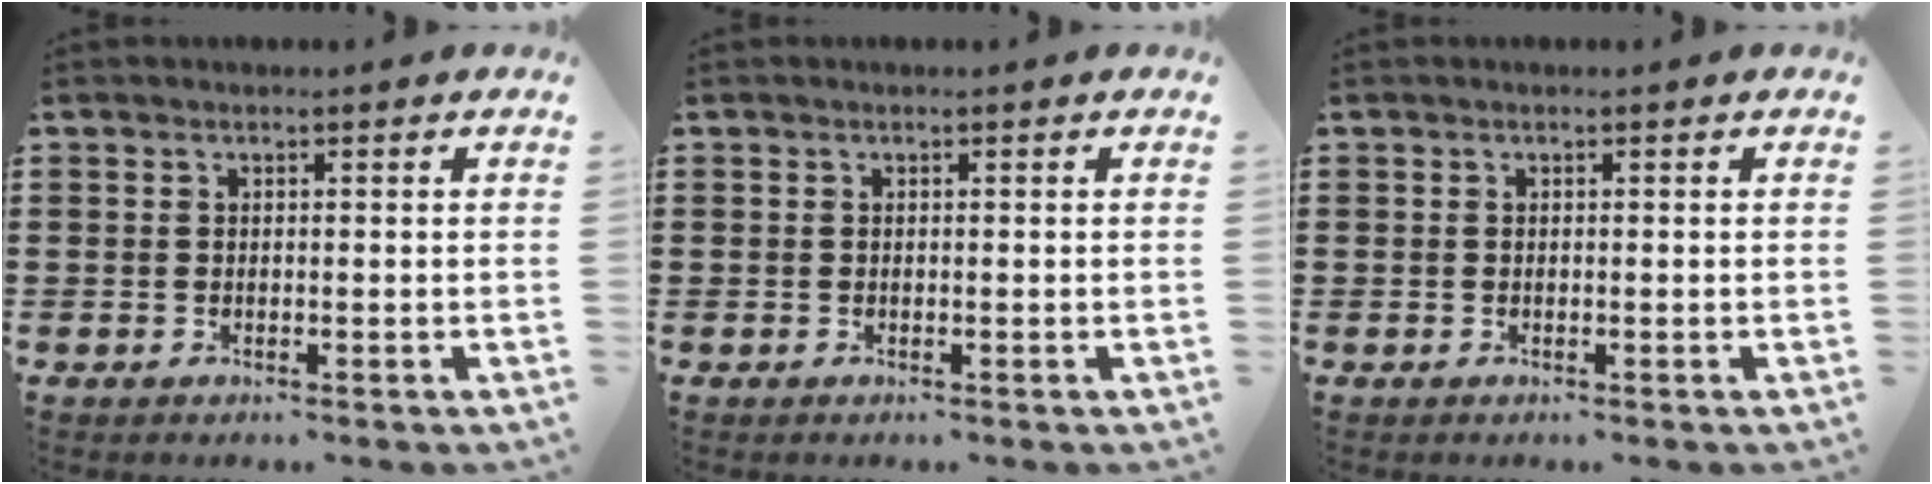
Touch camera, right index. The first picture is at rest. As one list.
[{"total": 0.0}, {"total": 0.0}]